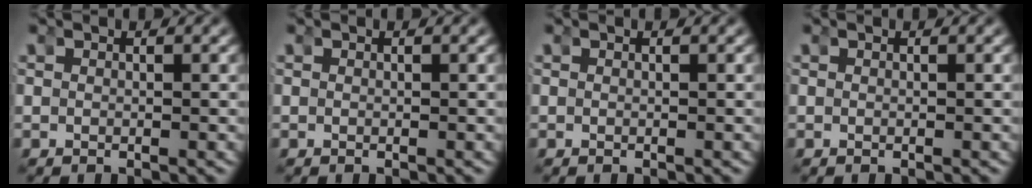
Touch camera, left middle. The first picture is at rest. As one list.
[{"total": 0.0}, {"total": 0.0}, {"total": 0.0}]